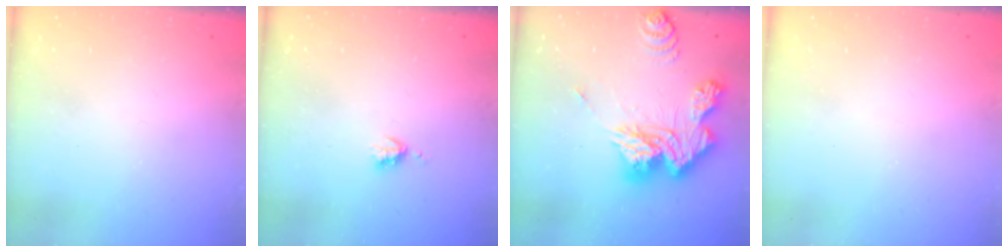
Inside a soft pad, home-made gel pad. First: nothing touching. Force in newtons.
{"total": 3.4, "press": 3.3, "slide": 0.5}
{"total": 20.4, "press": 20.3, "slide": 1.9}
{"total": 0.0}